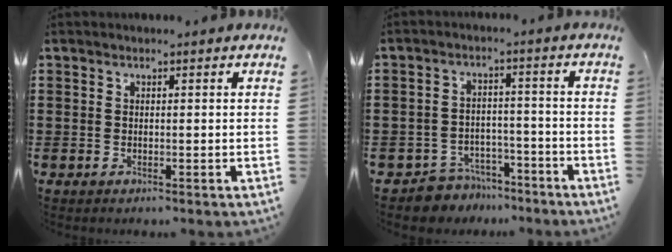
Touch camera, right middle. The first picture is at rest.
{"total": 5.2, "force": [-5.0, 1.3, 0.0], "torque": [-0.011, 0.012, -0.105]}